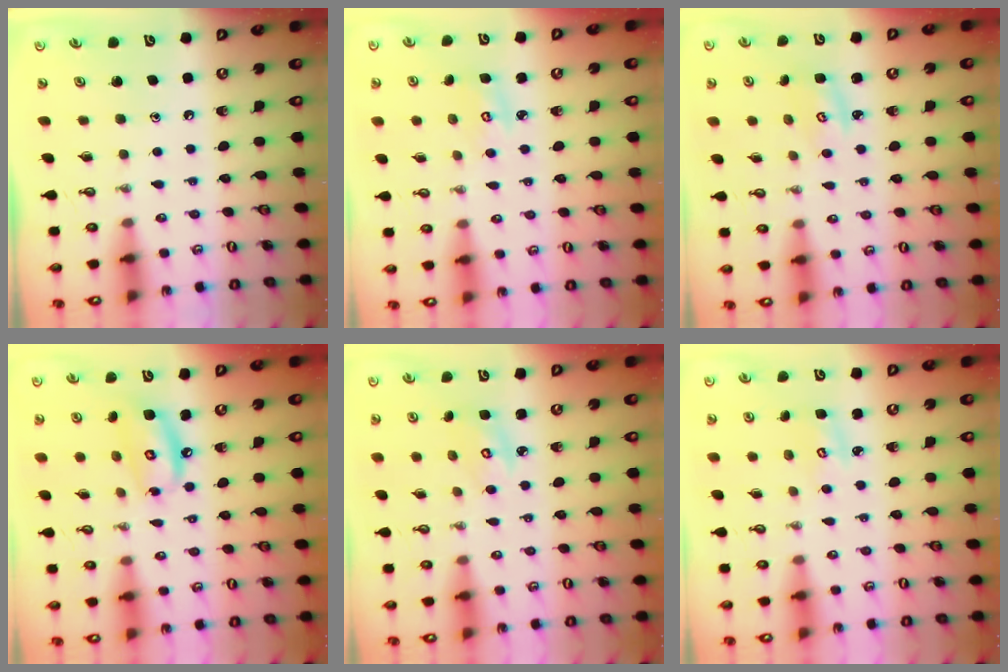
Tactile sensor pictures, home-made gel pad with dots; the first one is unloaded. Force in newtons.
{"total": 3.5, "press": 3.5, "slide": 0.3}
{"total": 2.8, "press": 2.8, "slide": 0.4}
{"total": 9.9, "press": 9.8, "slide": 1.0}
{"total": 3.2, "press": 3.2, "slide": 0.1}
{"total": 3.1, "press": 3.0, "slide": 0.3}